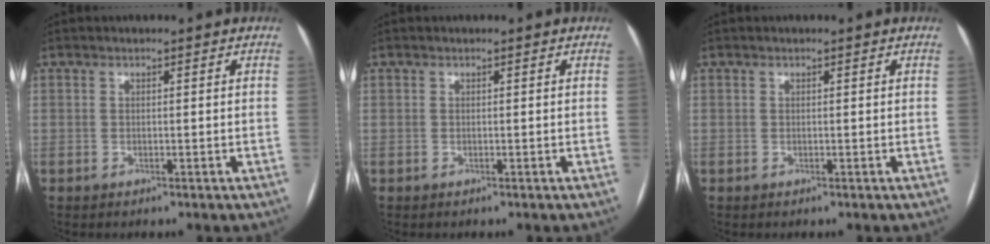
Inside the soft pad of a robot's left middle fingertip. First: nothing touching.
{"total": 0.0}
{"total": 0.0}